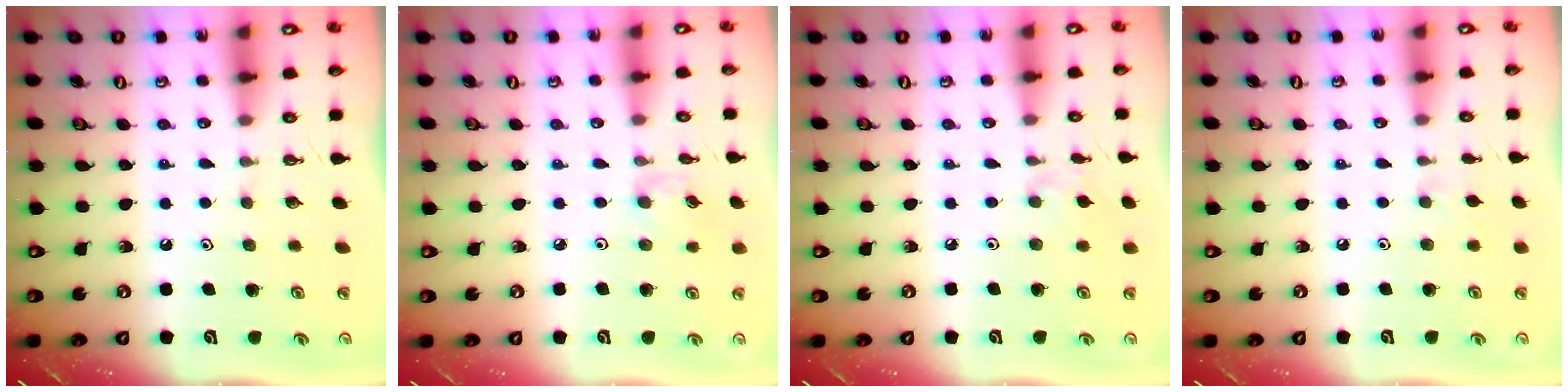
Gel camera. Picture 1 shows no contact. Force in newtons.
{"total": 2.9, "press": 2.8, "slide": 0.5}
{"total": 2.1, "press": 2.1, "slide": 0.4}
{"total": 5.4, "press": 5.4, "slide": 0.7}